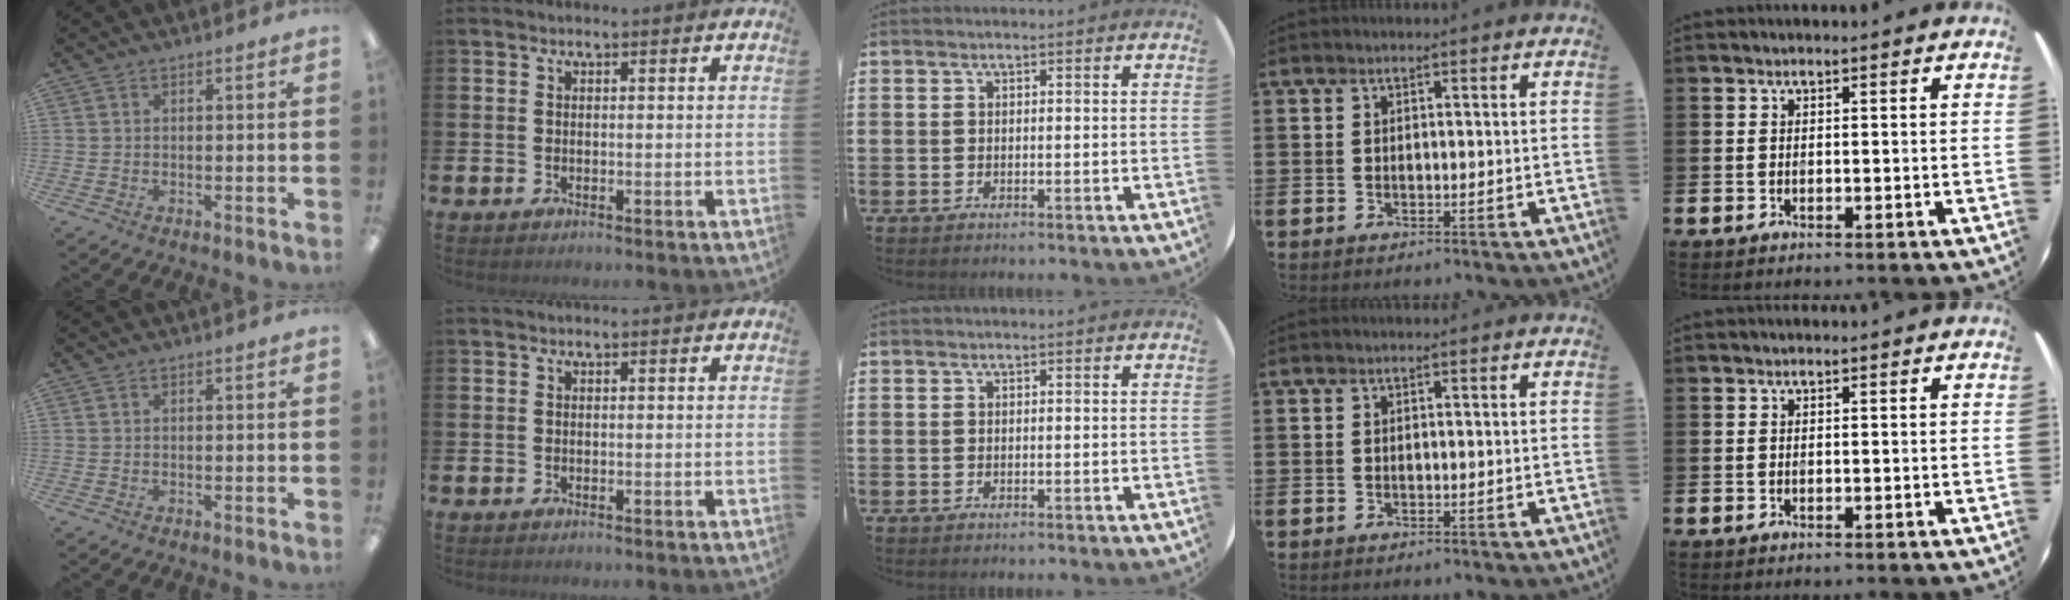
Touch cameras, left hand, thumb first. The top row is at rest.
{}